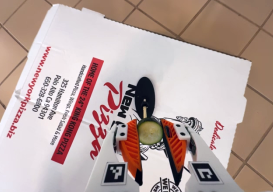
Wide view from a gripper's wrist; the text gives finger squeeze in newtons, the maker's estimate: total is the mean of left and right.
{"total": 7.9, "left": 7.6, "right": 8.1}